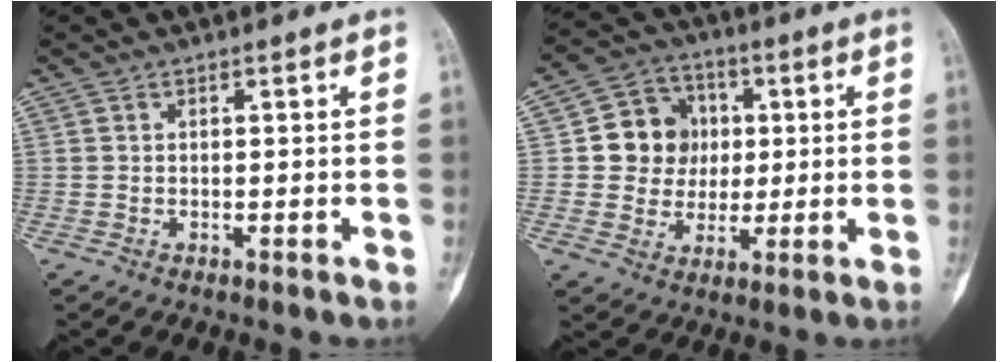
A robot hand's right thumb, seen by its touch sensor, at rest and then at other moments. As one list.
[{"total": 10.5, "force": [1.3, 9.7, 3.9], "torque": [-0.014, 0.008, 0.021]}]